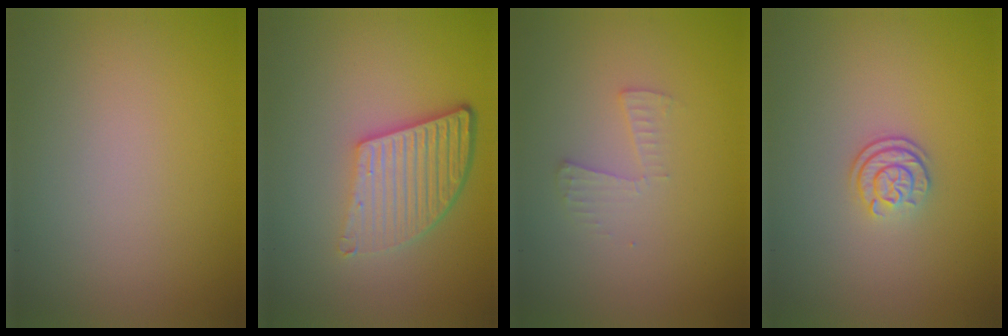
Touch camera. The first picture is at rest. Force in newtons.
{"total": 5.6, "press": 4.0, "slide": 4.0}
{"total": 1.4, "press": 1.4, "slide": 0.1}
{"total": 2.3, "press": 1.7, "slide": 1.5}